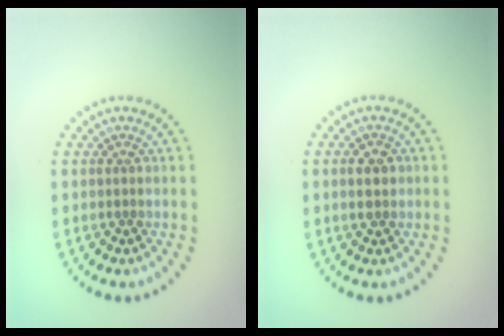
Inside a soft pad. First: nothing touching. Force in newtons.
{"total": 2.5, "press": 2.5, "slide": 0.0}